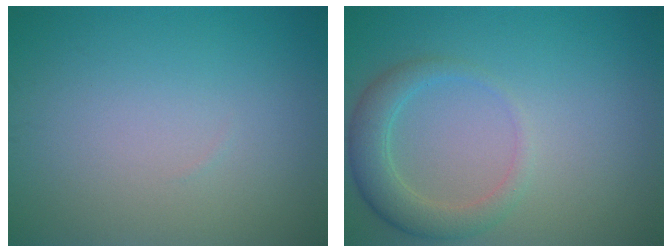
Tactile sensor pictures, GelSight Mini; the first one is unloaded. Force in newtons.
{"total": 2.4, "press": 2.4, "slide": 0.4}